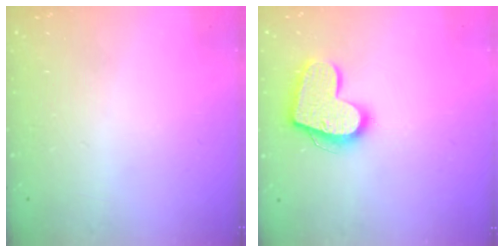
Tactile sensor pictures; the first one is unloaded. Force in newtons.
{"total": 16.4, "press": 16.4, "slide": 1.2}